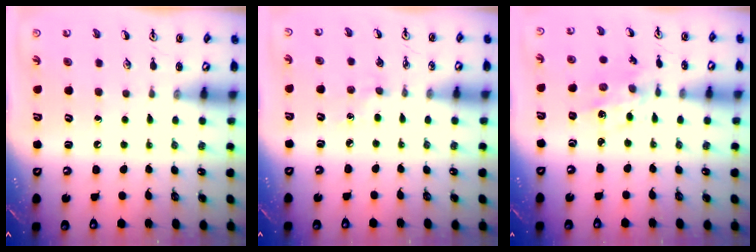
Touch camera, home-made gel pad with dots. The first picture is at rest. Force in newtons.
{"total": 2.7, "press": 2.7, "slide": 0.4}
{"total": 3.7, "press": 3.6, "slide": 1.0}